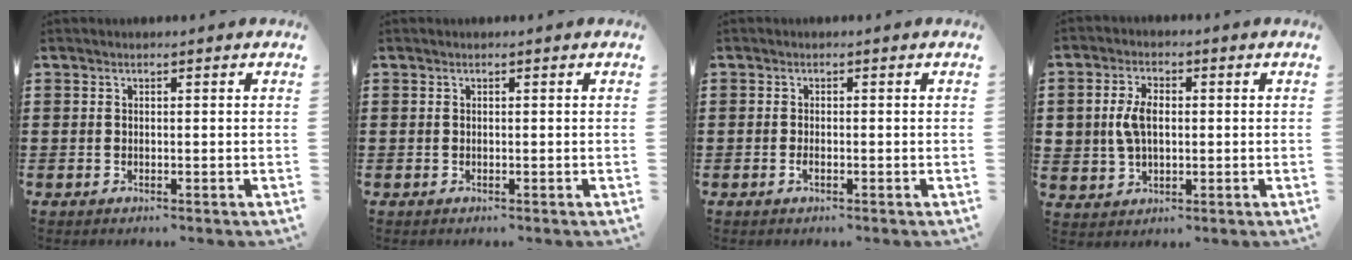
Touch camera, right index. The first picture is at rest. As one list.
[{"total": 0.0}, {"total": 0.9, "force": [-0.6, 0.1, 0.7], "torque": [-0.015, -0.008, -0.009]}, {"total": 5.0, "force": [0.3, 3.3, 3.7], "torque": [-0.094, 0.006, 0.000]}]